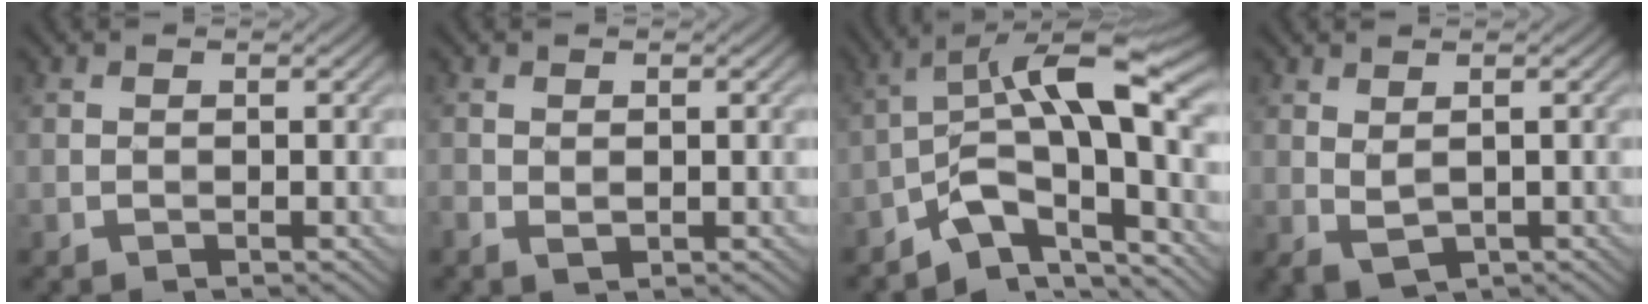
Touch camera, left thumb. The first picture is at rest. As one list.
[{"total": 1.4, "force": [-0.3, 0.7, 1.2], "torque": [-0.030, -0.005, -0.003]}, {"total": 11.5, "force": [-3.5, 4.3, 10.0], "torque": [-0.161, 0.011, -0.075]}, {"total": 2.0, "force": [0.8, 0.7, 1.7], "torque": [-0.041, -0.002, 0.019]}]